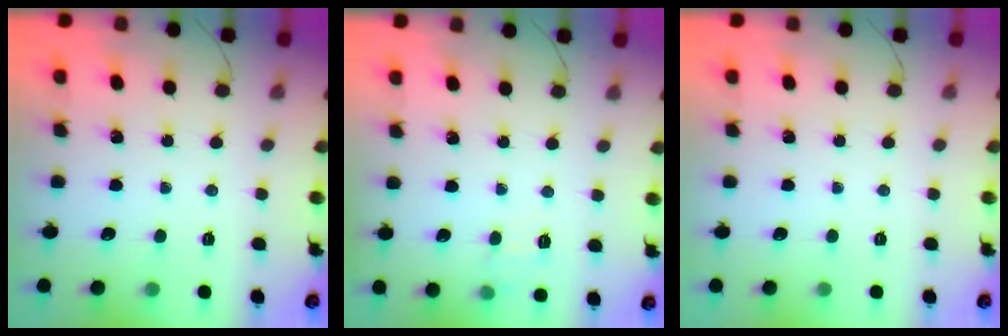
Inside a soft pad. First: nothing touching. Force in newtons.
{"total": 6.3, "press": 6.1, "slide": 1.7}
{"total": 0.0}